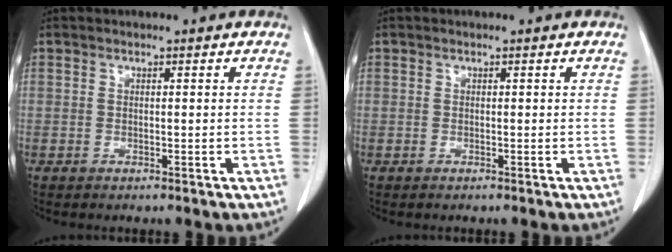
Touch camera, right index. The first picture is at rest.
{"total": 0.0}